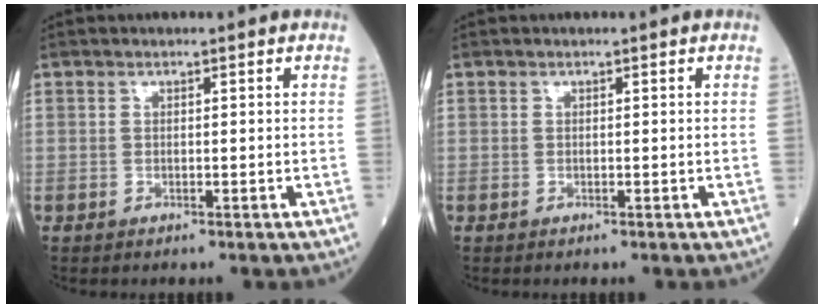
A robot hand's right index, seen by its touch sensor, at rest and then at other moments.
{"total": 0.0}